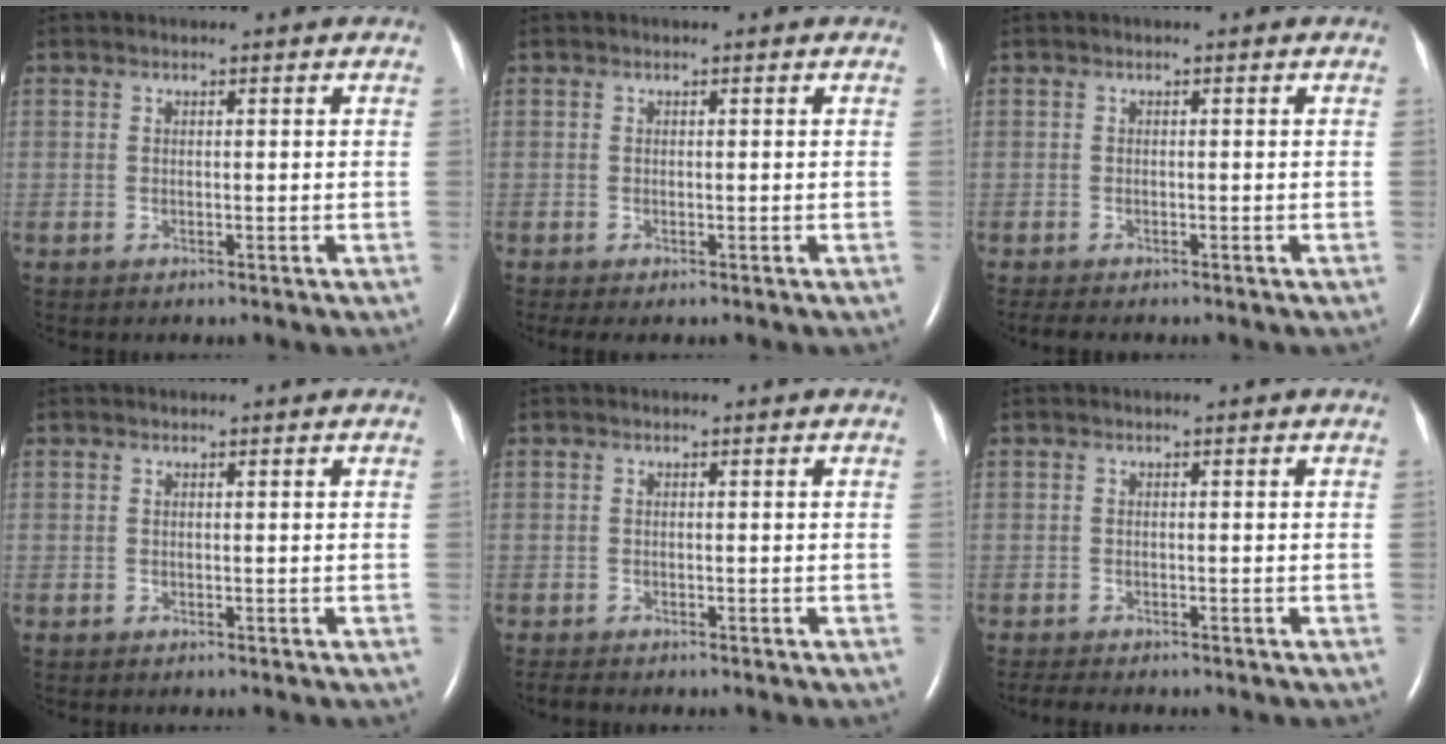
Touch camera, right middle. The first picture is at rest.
{"total": 0.9, "force": [-0.6, 0.2, 0.7], "torque": [-0.013, -0.005, -0.007]}
{"total": 2.3, "force": [-1.9, 0.6, 1.2], "torque": [-0.023, -0.008, -0.024]}
{"total": 0.0}
{"total": 1.2, "force": [-1.1, 0.2, 0.4], "torque": [-0.015, -0.006, -0.018]}
{"total": 3.2, "force": [-2.7, 0.6, 1.5], "torque": [-0.029, -0.010, -0.038]}